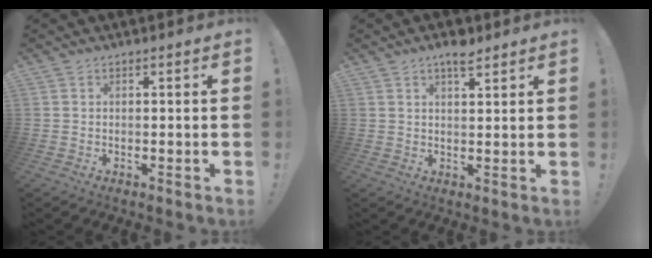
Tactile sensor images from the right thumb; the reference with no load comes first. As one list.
[{"total": 4.6, "force": [3.4, 1.1, 2.9], "torque": [-0.033, -0.023, 0.052]}]